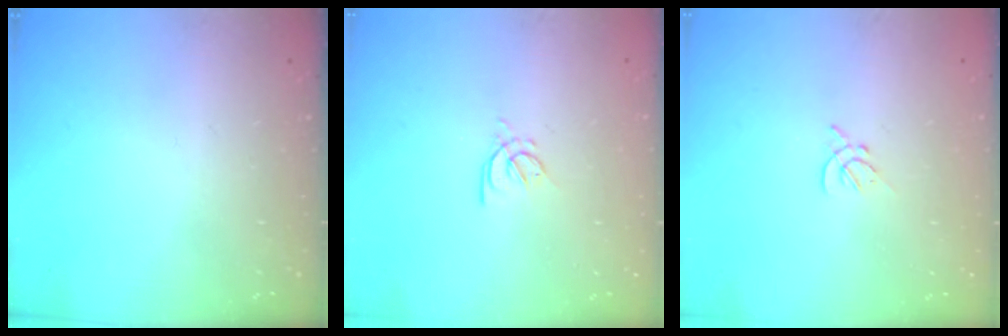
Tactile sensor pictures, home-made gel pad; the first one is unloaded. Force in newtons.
{"total": 3.7, "press": 3.6, "slide": 0.7}
{"total": 2.0, "press": 1.9, "slide": 0.5}